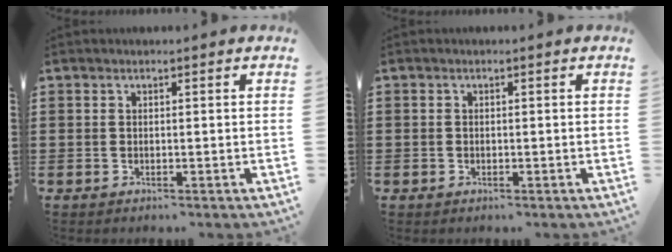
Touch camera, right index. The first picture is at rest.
{"total": 0.7, "force": [-0.4, 0.5, 0.1], "torque": [-0.003, 0.002, -0.010]}